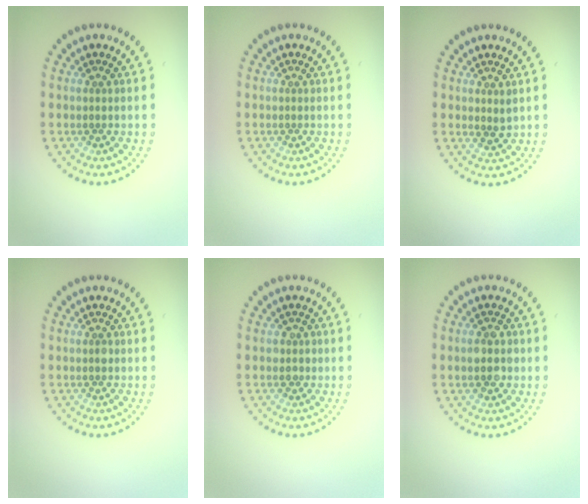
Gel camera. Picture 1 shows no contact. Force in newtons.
{"total": 0.0}
{"total": 1.2, "press": 1.0, "slide": 0.5}
{"total": 0.7, "press": 0.7, "slide": 0.1}
{"total": 1.0, "press": 0.9, "slide": 0.5}
{"total": 2.3, "press": 2.3, "slide": 0.2}